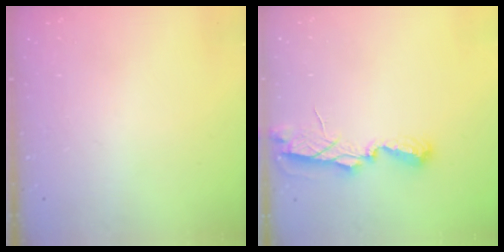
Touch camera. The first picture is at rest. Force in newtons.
{"total": 6.6, "press": 6.6, "slide": 0.2}